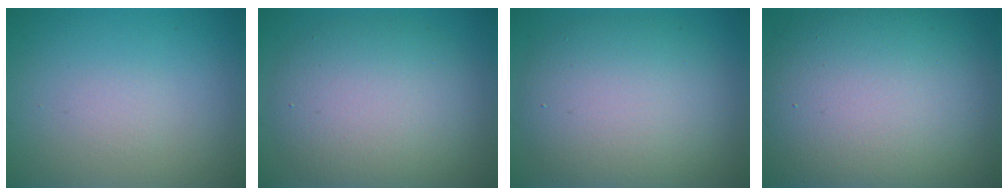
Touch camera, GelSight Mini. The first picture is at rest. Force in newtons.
{"total": 7.4, "press": 7.4, "slide": 0.8}
{"total": 8.6, "press": 8.6, "slide": 0.6}
{"total": 14.9, "press": 14.9, "slide": 0.8}